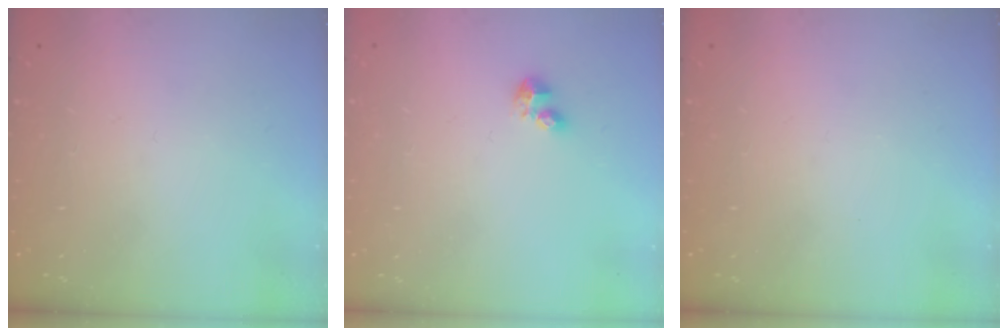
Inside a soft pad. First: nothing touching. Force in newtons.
{"total": 2.3, "press": 2.2, "slide": 0.5}
{"total": 0.0}